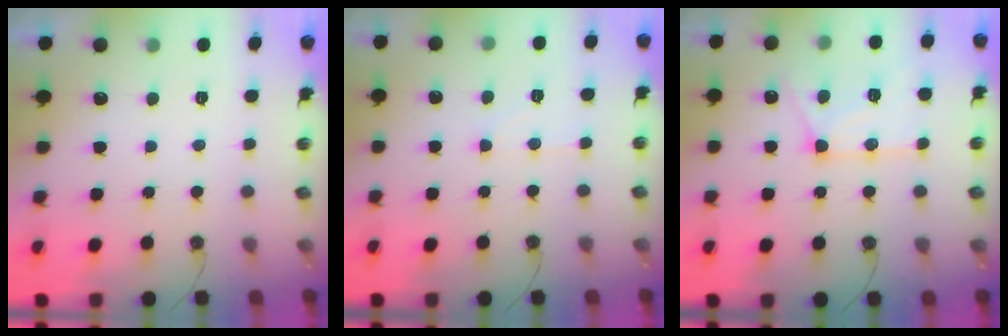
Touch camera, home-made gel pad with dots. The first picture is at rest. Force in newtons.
{"total": 6.1, "press": 6.1, "slide": 0.4}
{"total": 12.9, "press": 12.9, "slide": 1.2}